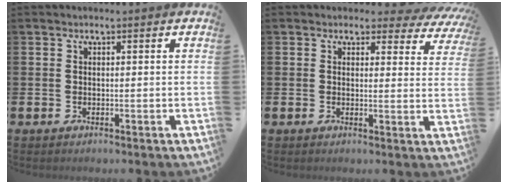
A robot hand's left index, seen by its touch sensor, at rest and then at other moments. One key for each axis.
{"total": 2.3, "fx": 1.8, "fy": 1.3, "fz": 0.5, "tx": 0.000, "ty": -0.014, "tz": 0.025}